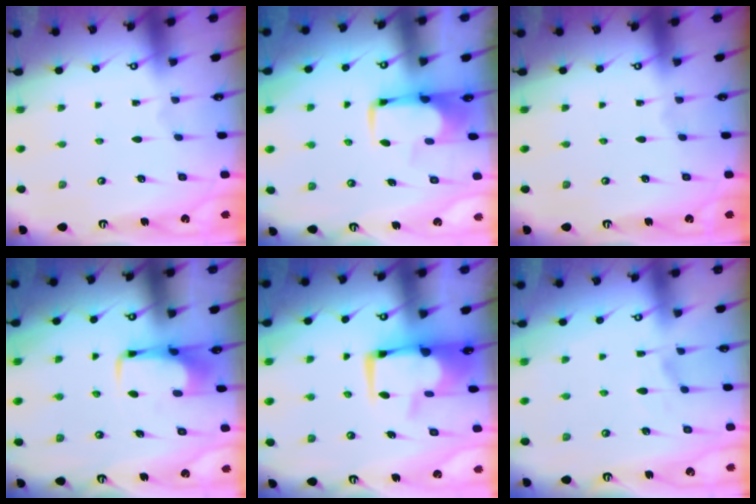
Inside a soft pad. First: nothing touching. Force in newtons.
{"total": 1.7, "press": 1.6, "slide": 0.5}
{"total": 0.0}
{"total": 4.4, "press": 4.4, "slide": 0.4}
{"total": 3.5, "press": 3.2, "slide": 1.2}
{"total": 1.4, "press": 0.7, "slide": 1.2}